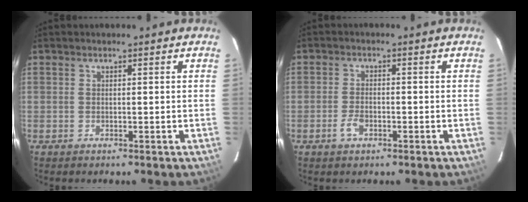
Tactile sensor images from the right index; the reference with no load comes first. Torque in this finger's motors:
{"motor_torque": [0.58, -0.13, 0.17, 0.05]}